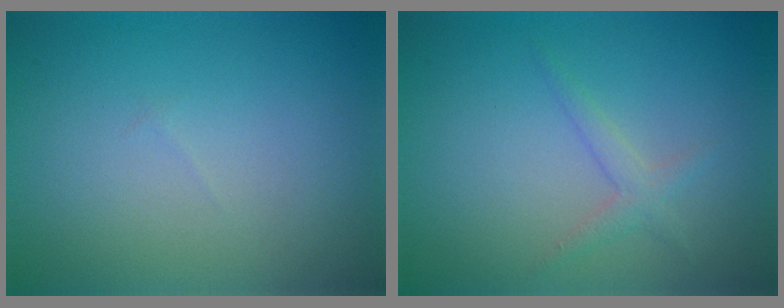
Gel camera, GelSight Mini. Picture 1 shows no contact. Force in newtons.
{"total": 1.4, "press": 1.4, "slide": 0.1}